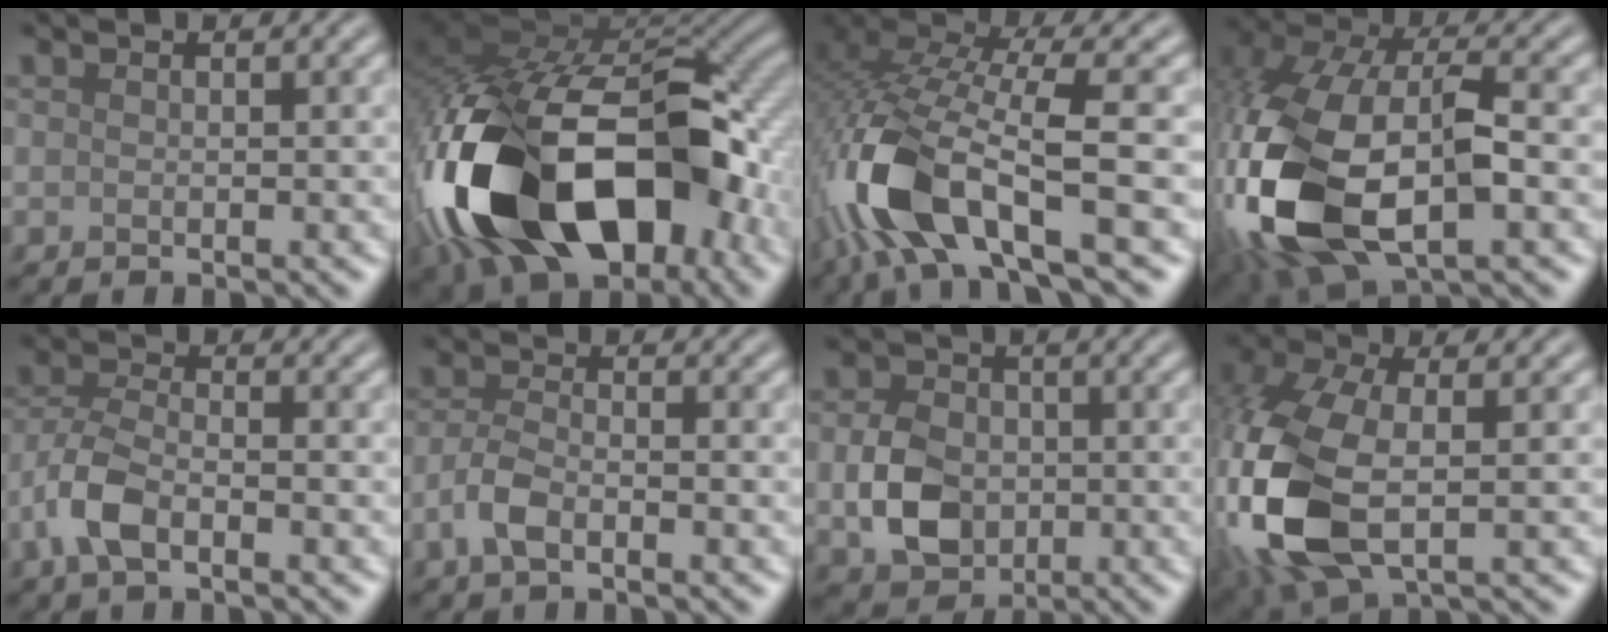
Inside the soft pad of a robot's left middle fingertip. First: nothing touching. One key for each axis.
{"total": 19.1, "fx": -6.7, "fy": 10.4, "fz": 14.5, "tx": -0.291, "ty": -0.021, "tz": -0.102}
{"total": 11.8, "fx": -4.0, "fy": 4.6, "fz": 10.1, "tx": -0.224, "ty": -0.003, "tz": -0.079}
{"total": 15.3, "fx": -4.2, "fy": 8.0, "fz": 12.4, "tx": -0.293, "ty": -0.023, "tz": -0.076}
{"total": 4.6, "fx": -2.2, "fy": 2.2, "fz": 3.4, "tx": -0.073, "ty": 0.004, "tz": -0.055}
{"total": 3.0, "fx": -1.7, "fy": 1.2, "fz": 2.2, "tx": -0.044, "ty": 0.007, "tz": -0.043}
{"total": 5.4, "fx": -1.0, "fy": 4.2, "fz": 3.2, "tx": -0.071, "ty": 0.002, "tz": -0.023}
{"total": 12.3, "fx": -2.5, "fy": 6.7, "fz": 10.0, "tx": -0.266, "ty": -0.017, "tz": -0.047}